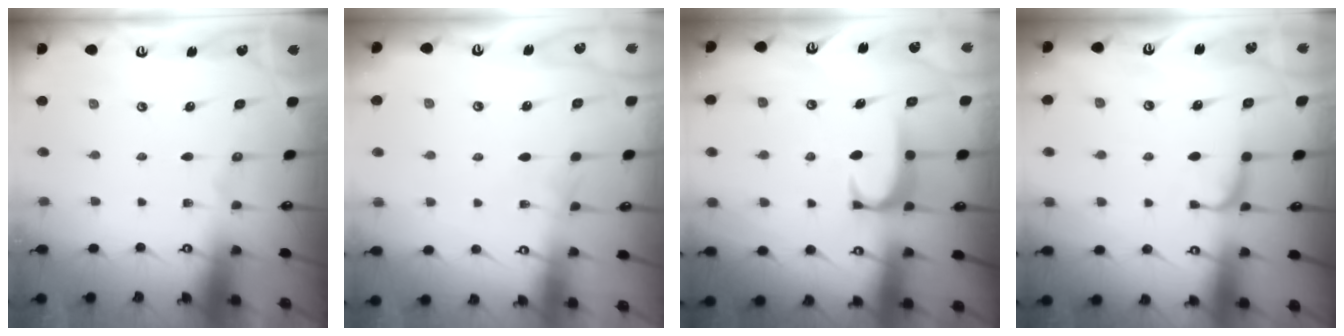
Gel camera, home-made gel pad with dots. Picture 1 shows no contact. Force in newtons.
{"total": 3.7, "press": 3.6, "slide": 0.3}
{"total": 1.7, "press": 1.7, "slide": 0.5}
{"total": 2.0, "press": 1.9, "slide": 0.4}